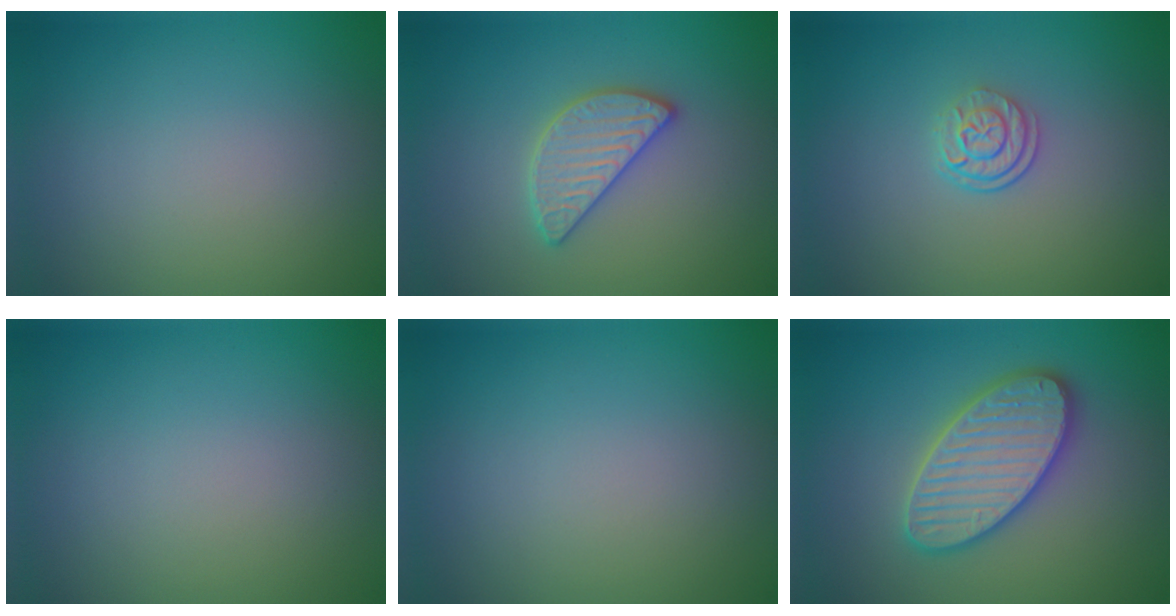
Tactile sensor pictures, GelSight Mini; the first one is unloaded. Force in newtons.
{"total": 3.0, "press": 3.0, "slide": 0.2}
{"total": 2.4, "press": 1.8, "slide": 1.7}
{"total": 0.0}
{"total": 0.0}
{"total": 5.6, "press": 5.5, "slide": 0.6}